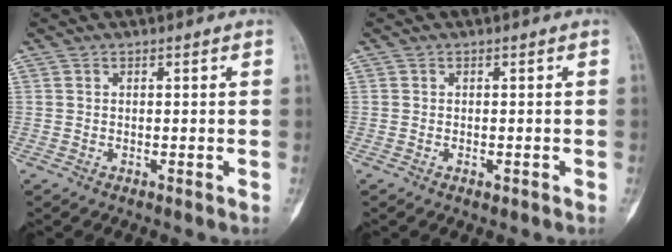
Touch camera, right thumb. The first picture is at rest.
{"total": 0.8, "force": [-0.4, 0.7, 0.3], "torque": [-0.005, 0.002, -0.004]}